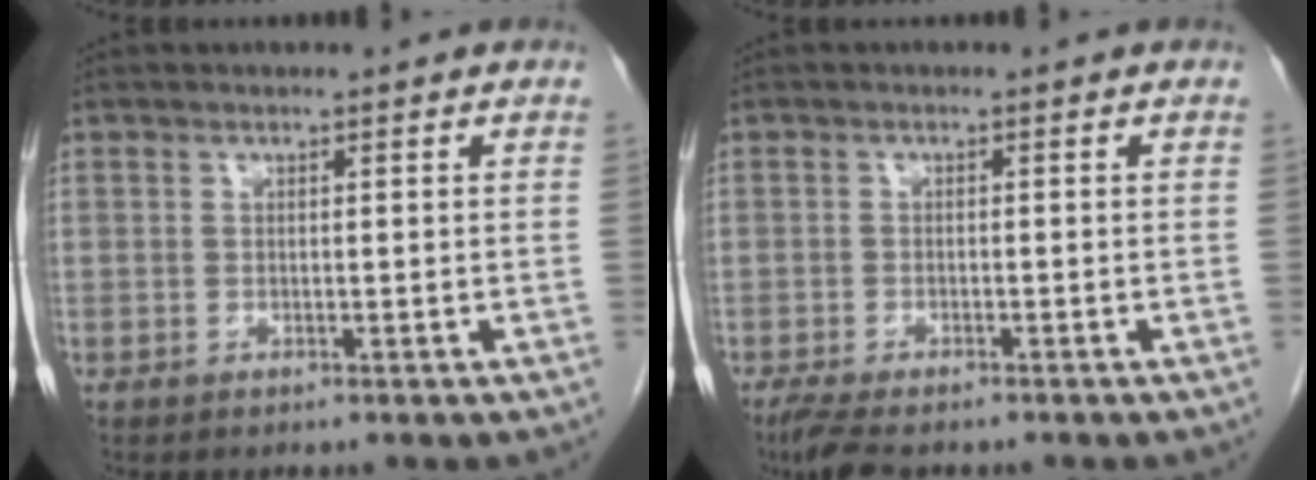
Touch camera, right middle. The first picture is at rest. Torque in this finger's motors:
{"motor_torque": [0.64, -0.48, 0.05, 0.04]}